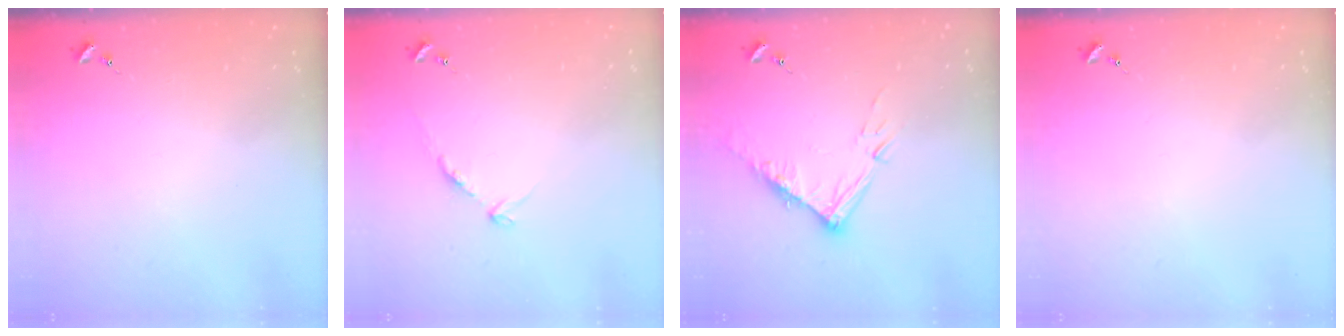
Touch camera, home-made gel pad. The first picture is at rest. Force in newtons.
{"total": 5.3, "press": 5.2, "slide": 0.7}
{"total": 12.1, "press": 12.1, "slide": 1.2}
{"total": 0.0}